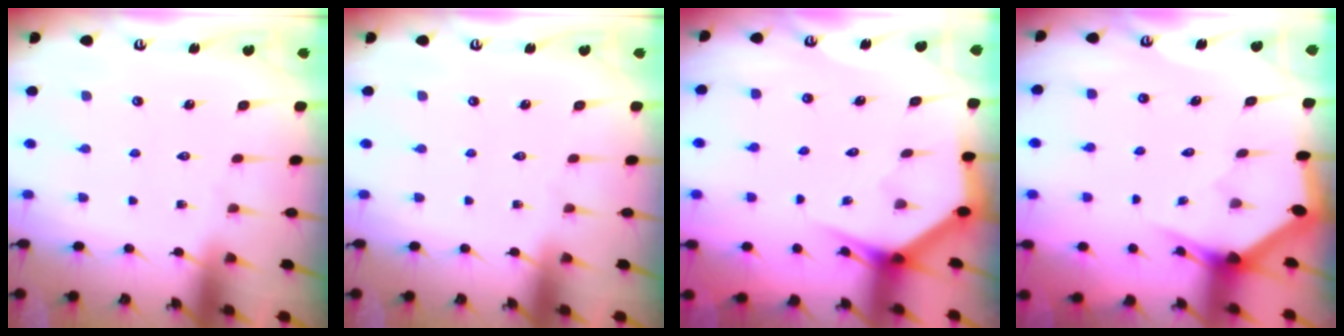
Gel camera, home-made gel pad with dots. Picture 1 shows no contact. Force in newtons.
{"total": 0.0}
{"total": 3.3, "press": 3.3, "slide": 0.2}
{"total": 3.0, "press": 3.0, "slide": 0.0}